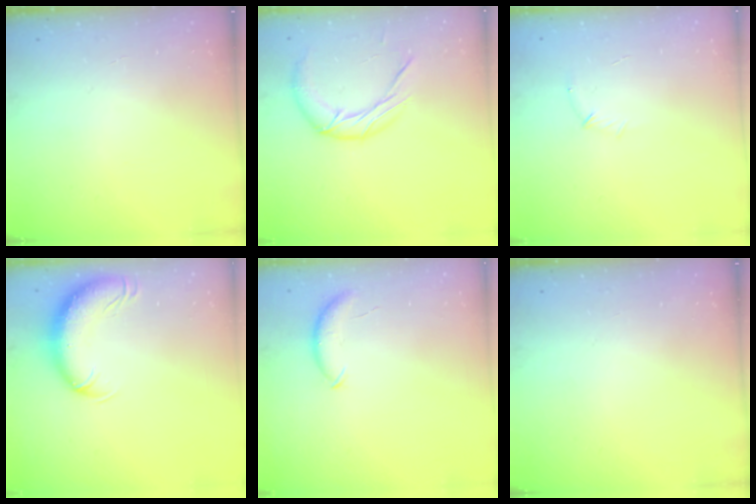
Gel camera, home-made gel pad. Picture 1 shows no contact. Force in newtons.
{"total": 12.0, "press": 11.9, "slide": 0.7}
{"total": 4.9, "press": 4.7, "slide": 1.2}
{"total": 10.6, "press": 10.3, "slide": 2.5}
{"total": 7.4, "press": 7.4, "slide": 1.1}
{"total": 0.0}